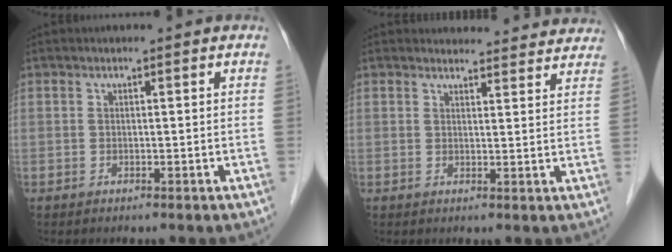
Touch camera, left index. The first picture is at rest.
{"total": 11.6, "force": [11.2, 2.6, 1.2], "torque": [0.020, 0.008, 0.107]}